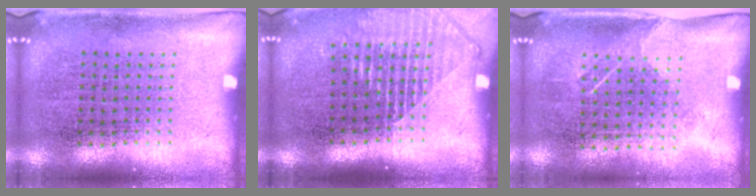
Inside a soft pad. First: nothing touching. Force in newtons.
{"total": 1.3, "press": 1.2, "slide": 0.5}
{"total": 1.2, "press": 0.9, "slide": 0.7}